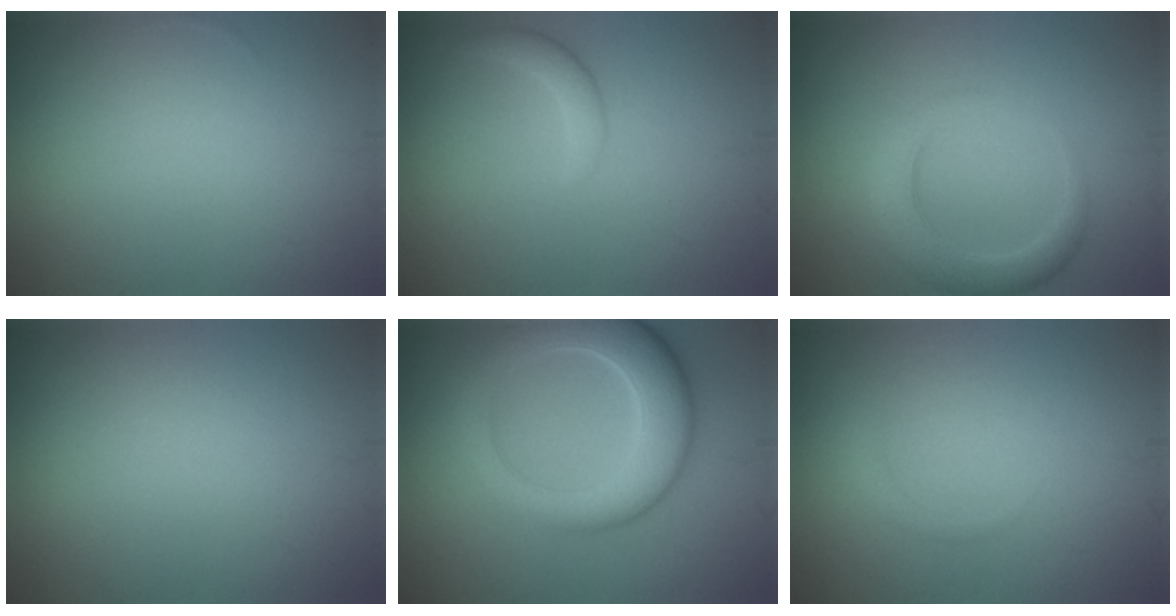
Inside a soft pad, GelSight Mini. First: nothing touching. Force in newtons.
{"total": 1.4, "press": 1.4, "slide": 0.1}
{"total": 3.4, "press": 3.3, "slide": 0.2}
{"total": 0.0}
{"total": 7.3, "press": 7.3, "slide": 0.7}
{"total": 0.8, "press": 0.8, "slide": 0.1}